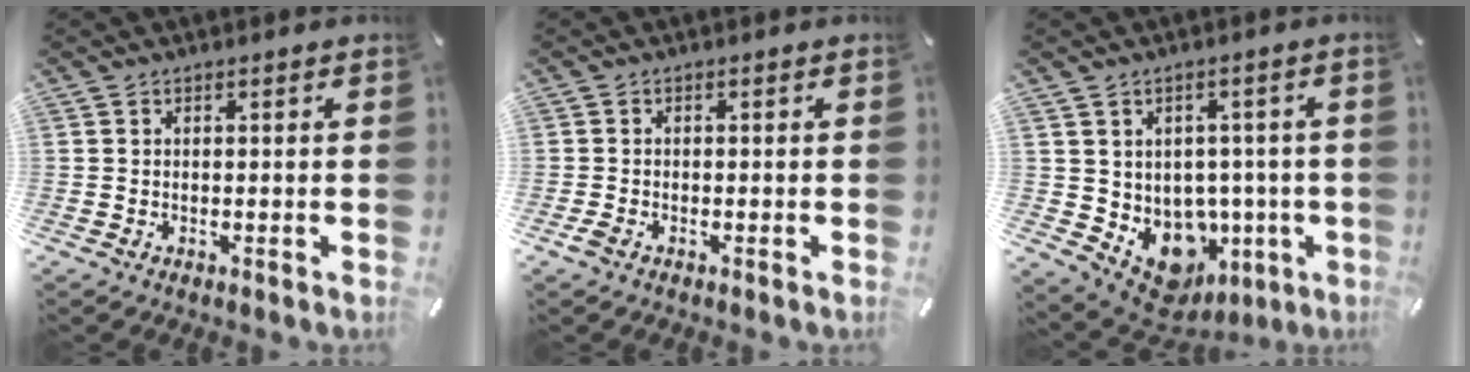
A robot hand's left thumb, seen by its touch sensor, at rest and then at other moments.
{"total": 1.5, "force": [-0.8, 1.1, 0.7], "torque": [-0.011, 0.004, -0.016]}
{"total": 8.6, "force": [-1.8, 7.8, 3.3], "torque": [-0.057, -0.020, -0.016]}